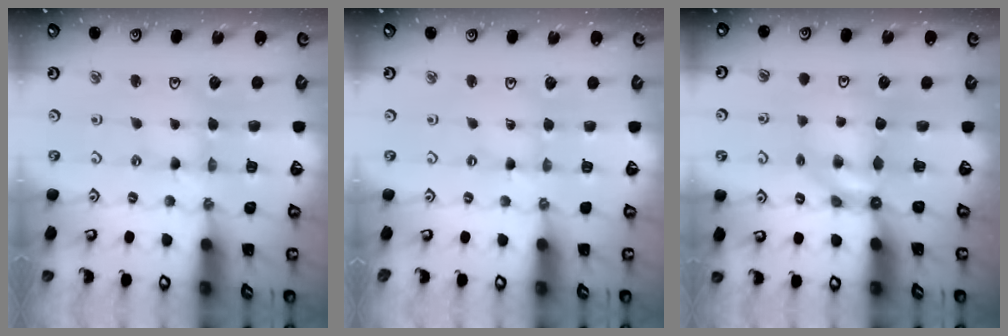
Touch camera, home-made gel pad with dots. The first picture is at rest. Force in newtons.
{"total": 0.0}
{"total": 5.3, "press": 5.3, "slide": 0.2}